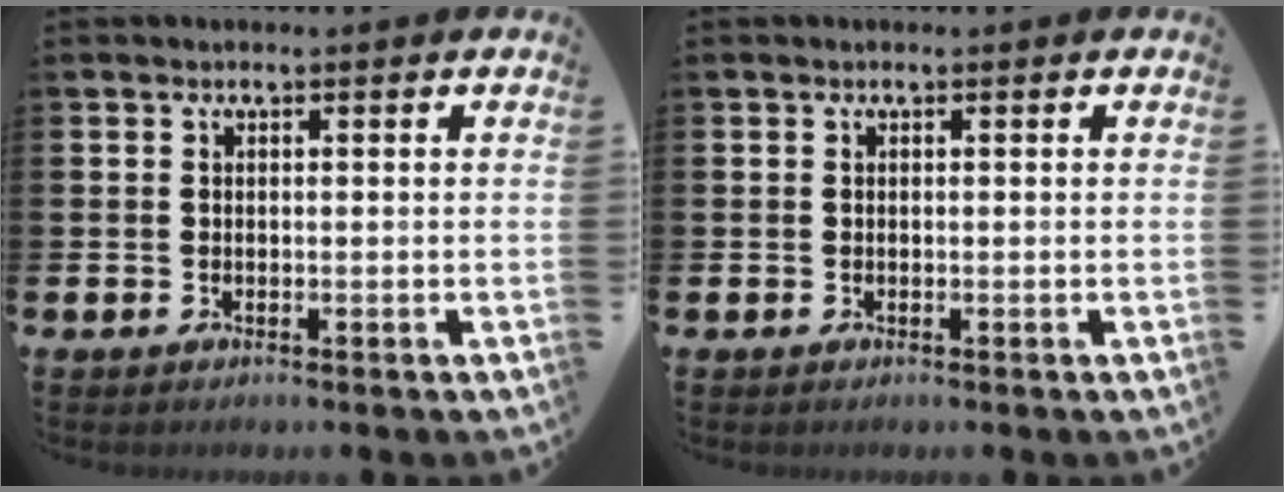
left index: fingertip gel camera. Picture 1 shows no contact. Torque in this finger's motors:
{"motor_torque": [-0.01, 0.01, 0.00, 0.00]}